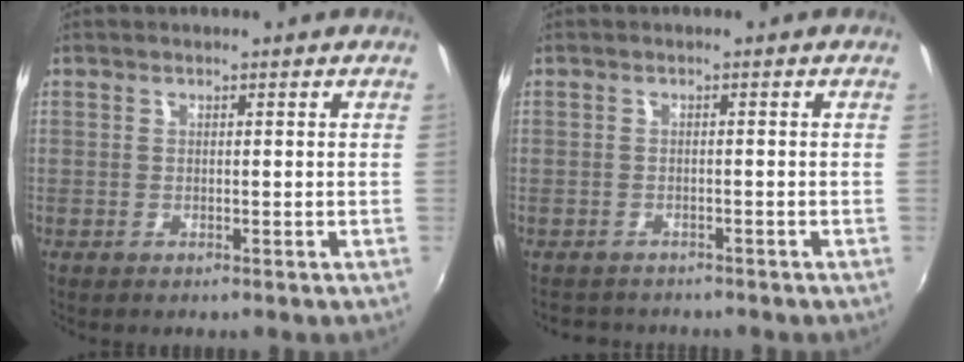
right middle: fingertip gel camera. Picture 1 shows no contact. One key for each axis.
{"total": 3.2, "fx": -2.8, "fy": 1.5, "fz": 0.2, "tx": -0.014, "ty": -0.003, "tz": -0.047}